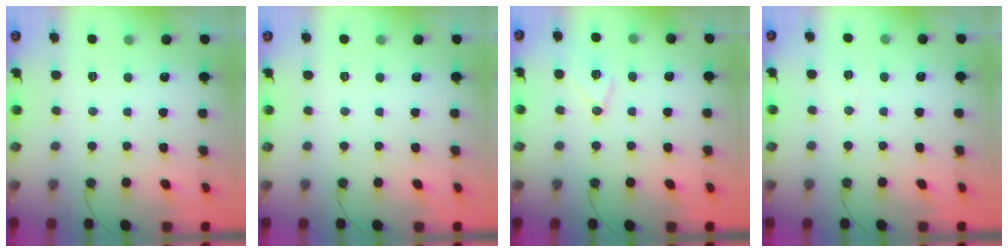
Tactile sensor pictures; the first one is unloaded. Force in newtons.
{"total": 0.0}
{"total": 8.8, "press": 8.8, "slide": 0.9}
{"total": 3.3, "press": 2.7, "slide": 1.9}